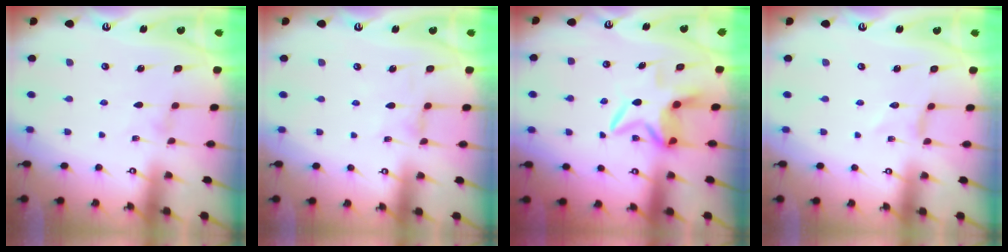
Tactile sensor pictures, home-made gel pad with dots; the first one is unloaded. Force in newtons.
{"total": 1.7, "press": 1.6, "slide": 0.1}
{"total": 6.4, "press": 6.4, "slide": 0.7}
{"total": 0.0}